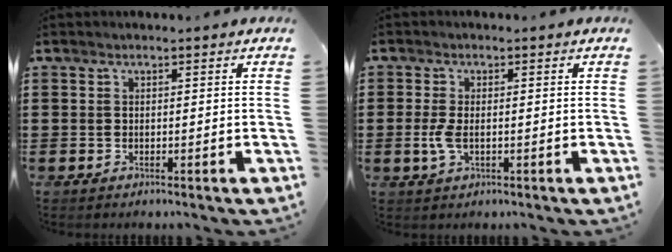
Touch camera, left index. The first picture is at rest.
{"total": 3.1, "force": [-0.4, 1.2, 2.8], "torque": [-0.072, -0.007, -0.013]}